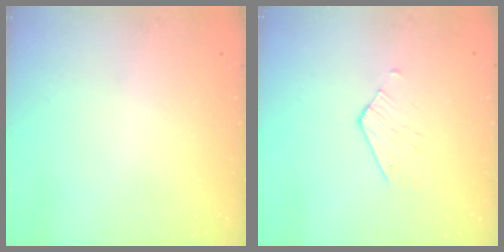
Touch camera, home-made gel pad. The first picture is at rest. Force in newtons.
{"total": 2.5, "press": 2.5, "slide": 0.2}